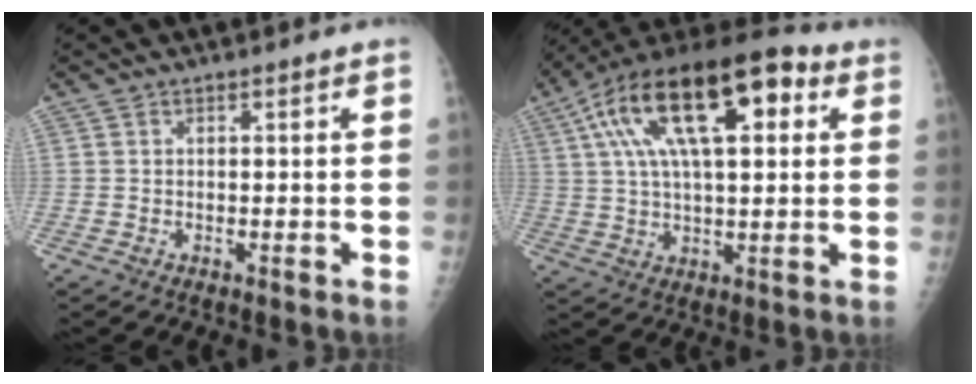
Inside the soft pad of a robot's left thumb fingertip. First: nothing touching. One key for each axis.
{"total": 20.9, "fx": 7.8, "fy": 8.9, "fz": 17.3, "tx": -0.298, "ty": 0.015, "tz": 0.132}